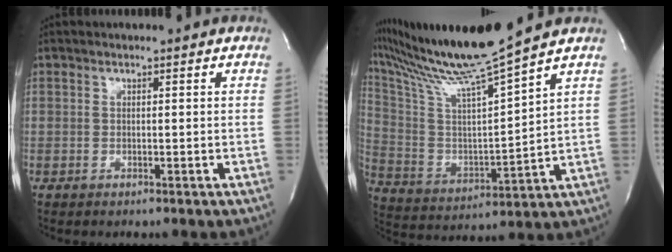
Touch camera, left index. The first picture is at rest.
{"total": 17.3, "force": [14.7, -2.5, 8.9], "torque": [-0.179, -0.025, 0.273]}